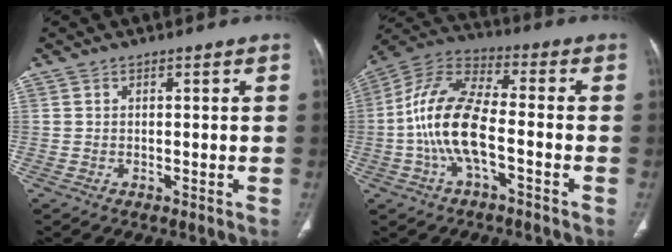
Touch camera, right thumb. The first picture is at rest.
{"total": 13.8, "force": [-3.0, 5.7, 12.2], "torque": [-0.253, 0.042, -0.061]}